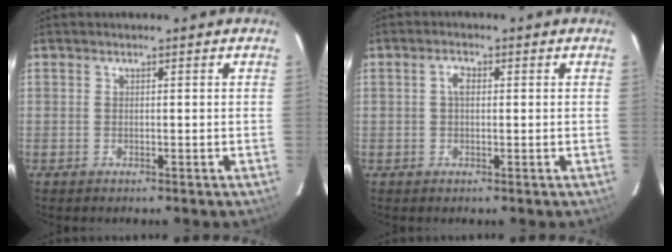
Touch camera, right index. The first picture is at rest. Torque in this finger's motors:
{"motor_torque": [0.14, 0.02, 0.33, 0.06]}